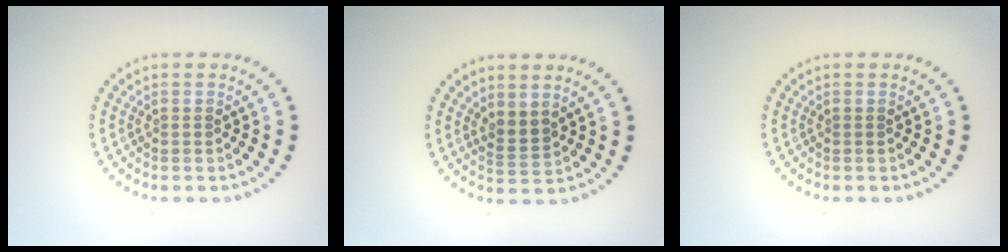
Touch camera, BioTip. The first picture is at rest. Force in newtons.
{"total": 1.7, "press": 1.3, "slide": 1.1}
{"total": 0.0}